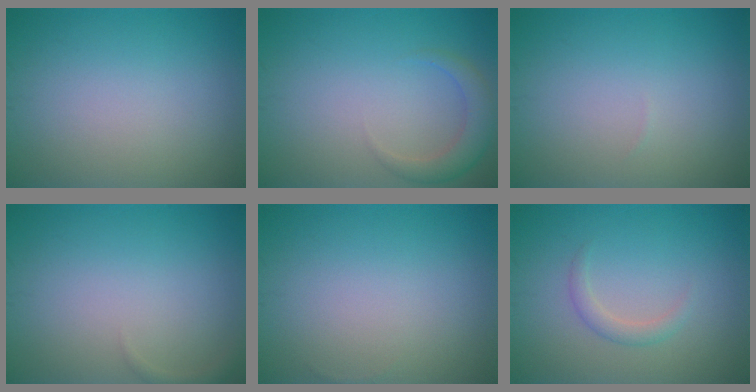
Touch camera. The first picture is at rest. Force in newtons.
{"total": 2.7, "press": 2.7, "slide": 0.2}
{"total": 0.0}
{"total": 0.7, "press": 0.7, "slide": 0.1}
{"total": 0.0}
{"total": 1.4, "press": 1.4, "slide": 0.1}